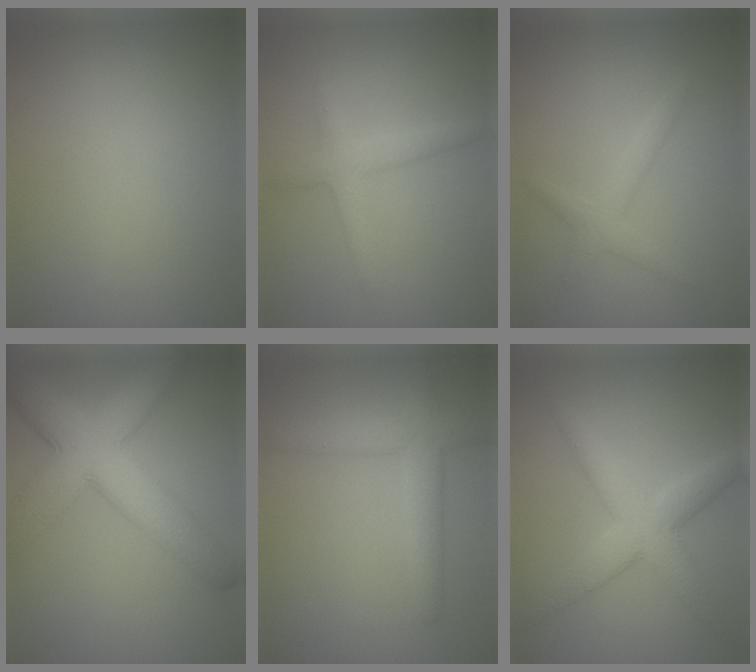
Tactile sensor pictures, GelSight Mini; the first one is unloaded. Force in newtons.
{"total": 2.4, "press": 2.4, "slide": 0.2}
{"total": 2.0, "press": 2.0, "slide": 0.1}
{"total": 9.6, "press": 9.6, "slide": 0.4}
{"total": 4.0, "press": 4.0, "slide": 0.3}
{"total": 5.0, "press": 5.0, "slide": 0.1}